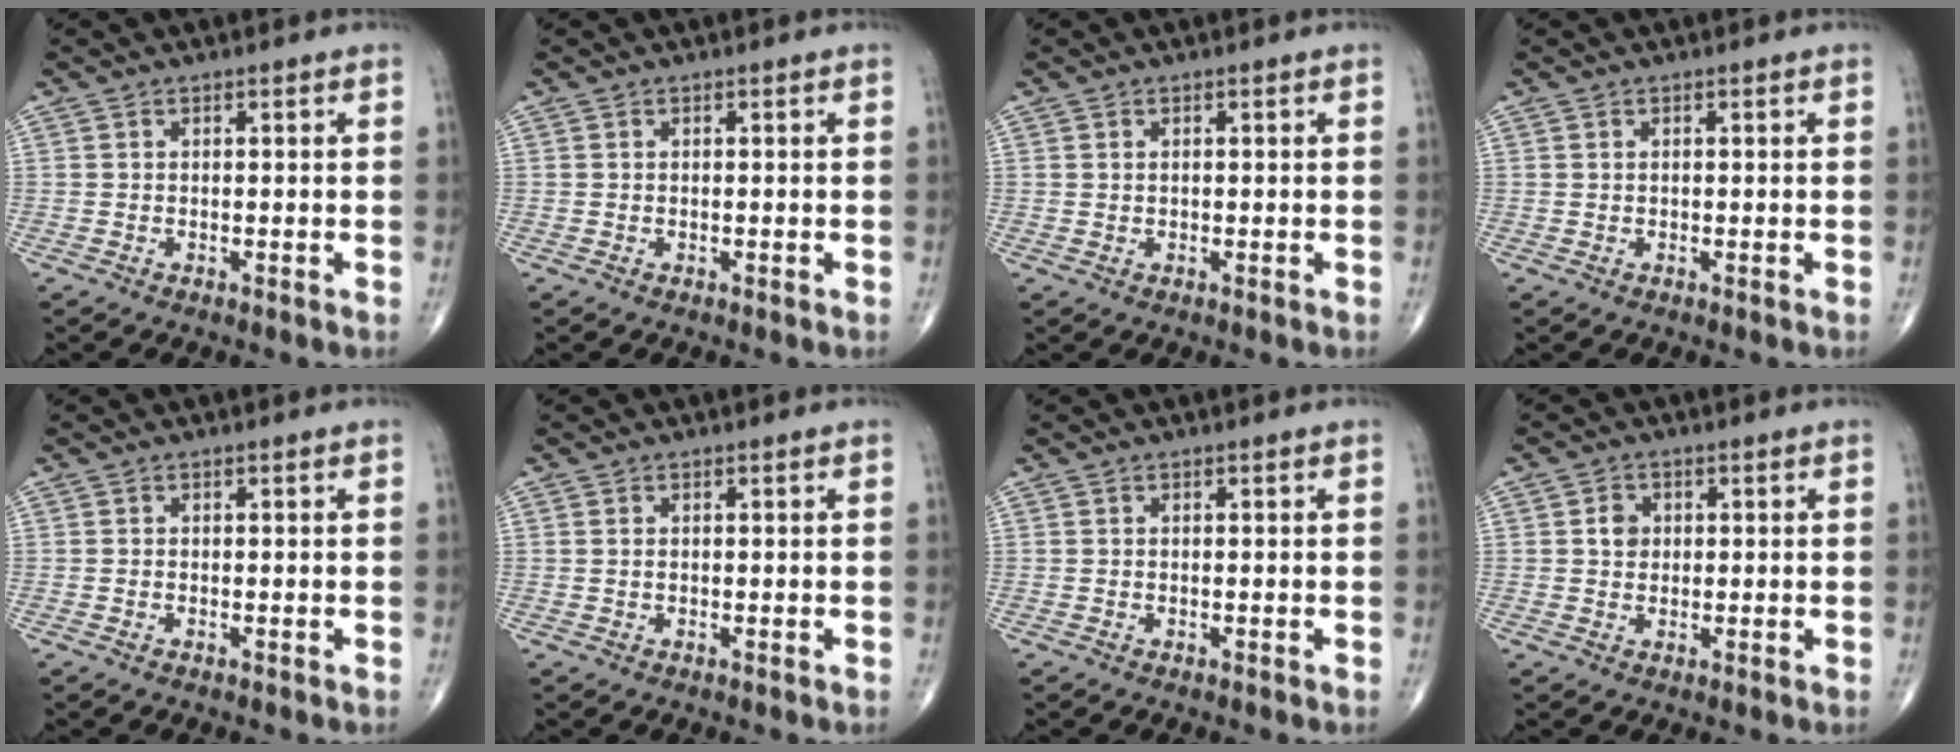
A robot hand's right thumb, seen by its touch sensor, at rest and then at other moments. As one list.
[{"total": 0.0}, {"total": 0.6, "force": [0.2, 0.4, 0.5], "torque": [-0.009, 0.001, 0.006]}, {"total": 0.0}, {"total": 0.0}, {"total": 0.6, "force": [0.2, 0.4, 0.4], "torque": [-0.012, 0.002, 0.005]}, {"total": 0.0}, {"total": 2.9, "force": [0.5, 2.4, 1.4], "torque": [-0.009, 0.002, 0.007]}]